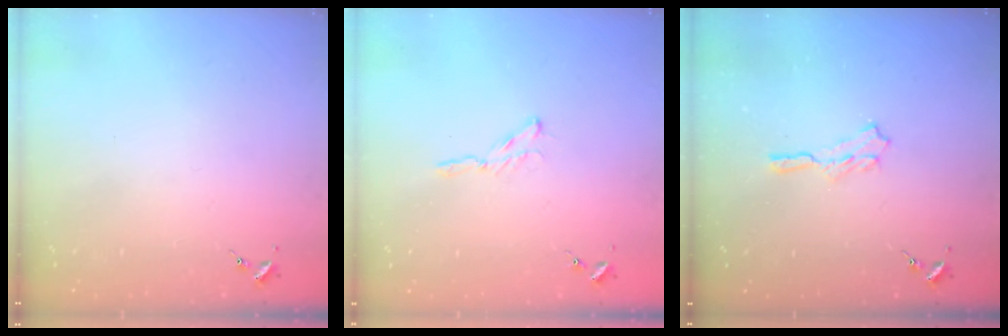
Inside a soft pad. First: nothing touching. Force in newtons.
{"total": 2.9, "press": 2.9, "slide": 0.3}
{"total": 5.5, "press": 5.5, "slide": 0.6}